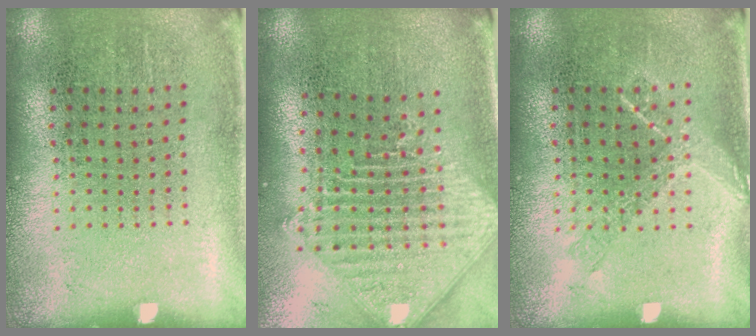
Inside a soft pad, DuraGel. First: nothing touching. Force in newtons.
{"total": 2.2, "press": 1.7, "slide": 1.3}
{"total": 1.0, "press": 0.9, "slide": 0.5}